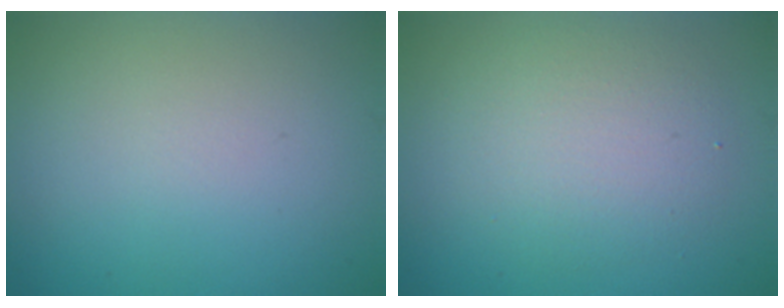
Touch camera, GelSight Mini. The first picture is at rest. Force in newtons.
{"total": 3.8, "press": 3.8, "slide": 0.3}